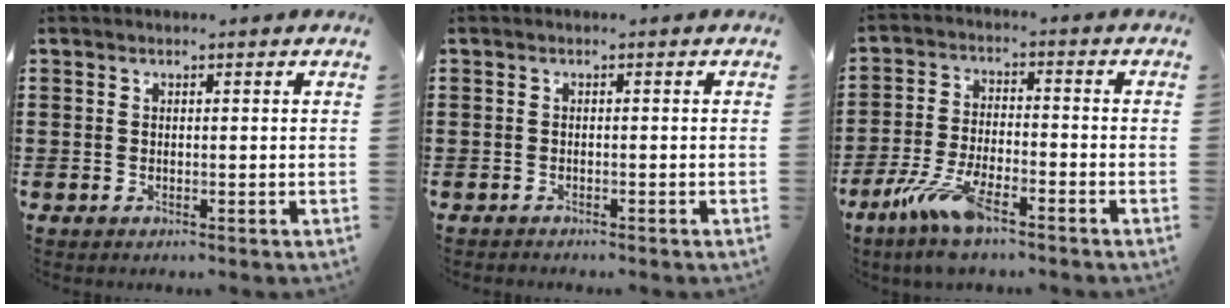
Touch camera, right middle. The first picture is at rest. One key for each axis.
{"total": 1.8, "fx": -1.7, "fy": 0.4, "fz": -0.2, "tx": -0.003, "ty": 0.000, "tz": -0.039}
{"total": 8.7, "fx": -5.9, "fy": 2.2, "fz": 6.0, "tx": -0.141, "ty": -0.012, "tz": -0.114}